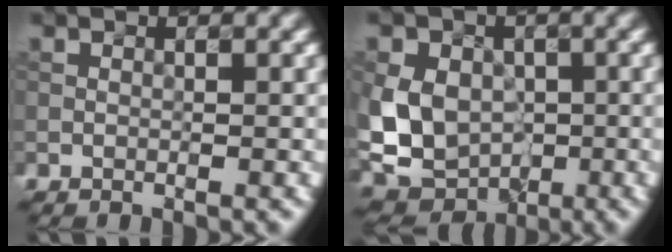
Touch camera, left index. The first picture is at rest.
{"total": 7.4, "force": [-0.4, 5.7, 4.7], "torque": [-0.094, -0.005, -0.016]}